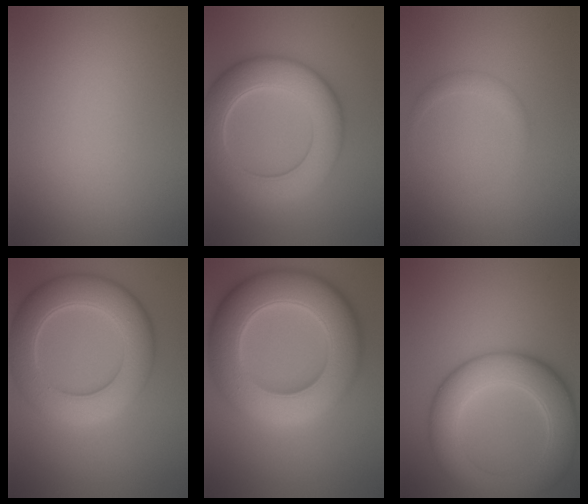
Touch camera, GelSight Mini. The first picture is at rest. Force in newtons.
{"total": 8.6, "press": 8.6, "slide": 0.5}
{"total": 1.2, "press": 1.2, "slide": 0.1}
{"total": 8.7, "press": 8.7, "slide": 0.6}
{"total": 13.2, "press": 13.1, "slide": 2.1}
{"total": 8.8, "press": 8.8, "slide": 0.1}